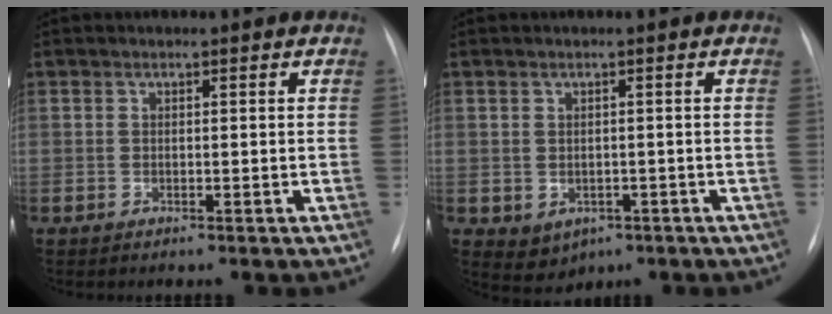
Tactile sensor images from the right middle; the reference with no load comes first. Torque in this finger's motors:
{"motor_torque": [0.38, -0.35, 0.24, 0.04]}